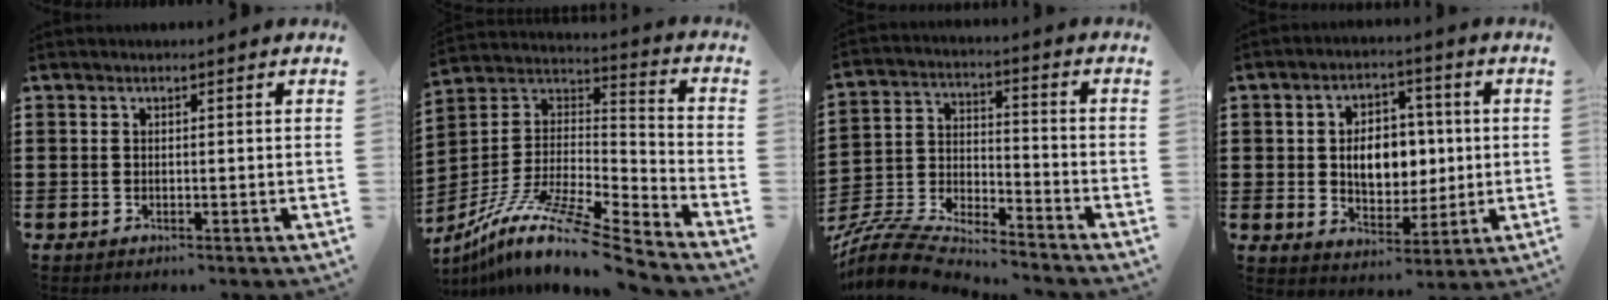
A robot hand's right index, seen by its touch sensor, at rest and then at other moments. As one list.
[{"total": 11.9, "force": [-9.0, 1.3, 7.6], "torque": [-0.150, 0.004, -0.177]}, {"total": 7.1, "force": [-6.8, 1.0, 1.8], "torque": [-0.055, -0.005, -0.143]}, {"total": 7.6, "force": [0.5, 5.4, 5.3], "torque": [-0.092, 0.009, 0.003]}]